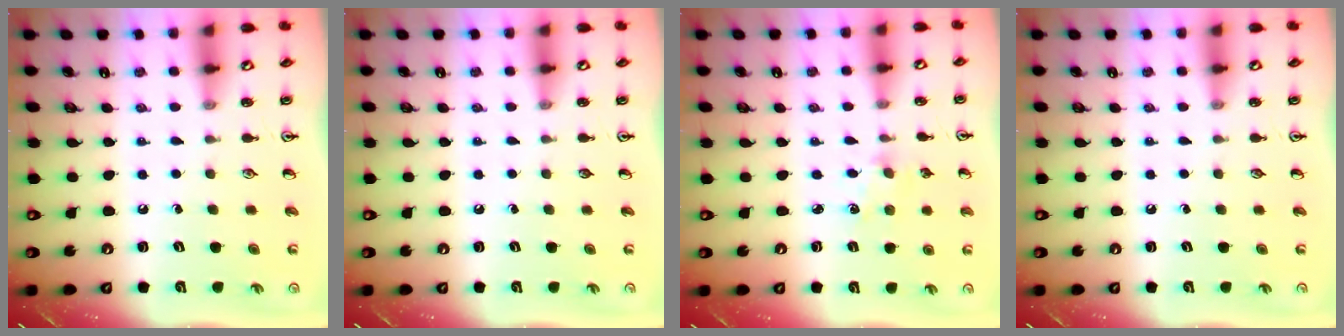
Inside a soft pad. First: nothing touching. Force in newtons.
{"total": 0.0}
{"total": 1.9, "press": 1.8, "slide": 0.3}
{"total": 0.0}